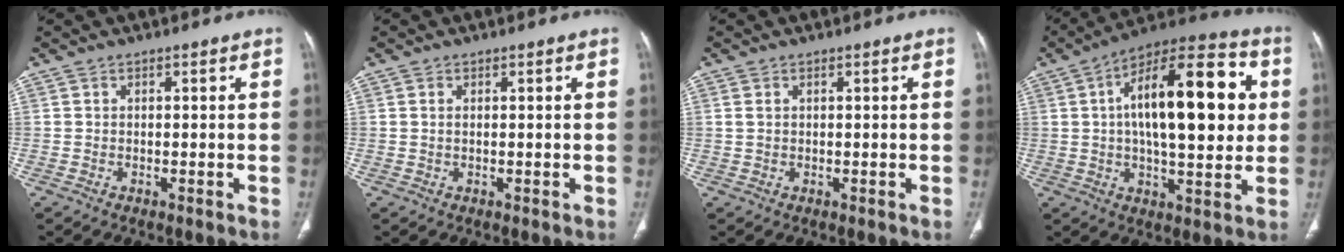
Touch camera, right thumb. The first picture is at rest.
{"total": 0.6, "force": [0.2, 0.2, 0.5], "torque": [-0.018, 0.004, 0.007]}
{"total": 1.2, "force": [0.5, 0.6, 0.9], "torque": [-0.026, 0.009, 0.017]}
{"total": 23.3, "force": [3.9, 9.4, 20.9], "torque": [-0.302, 0.018, 0.048]}